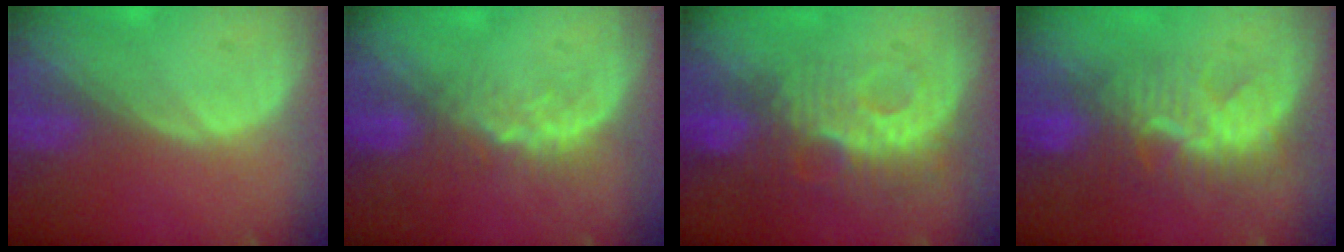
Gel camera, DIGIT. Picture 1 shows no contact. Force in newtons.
{"total": 4.1, "press": 3.5, "slide": 2.1}
{"total": 9.3, "press": 8.3, "slide": 4.2}
{"total": 8.1, "press": 7.8, "slide": 2.2}